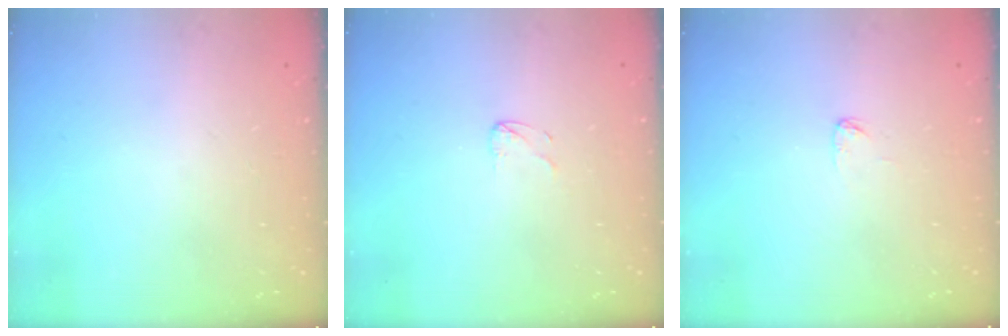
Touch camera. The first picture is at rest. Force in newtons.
{"total": 2.6, "press": 2.6, "slide": 0.2}
{"total": 2.9, "press": 2.9, "slide": 0.1}